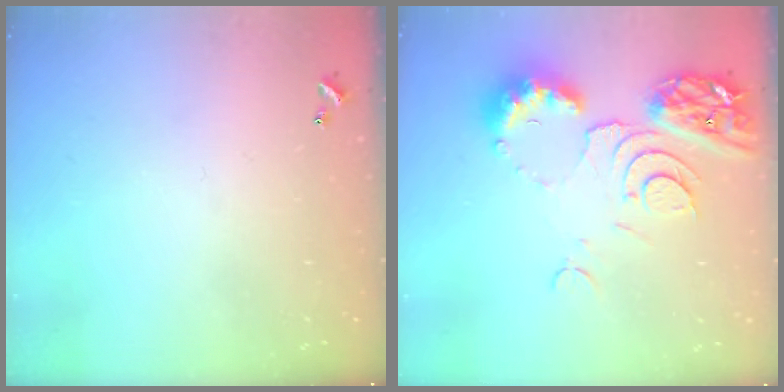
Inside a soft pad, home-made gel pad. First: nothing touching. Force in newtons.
{"total": 11.1, "press": 11.0, "slide": 1.3}